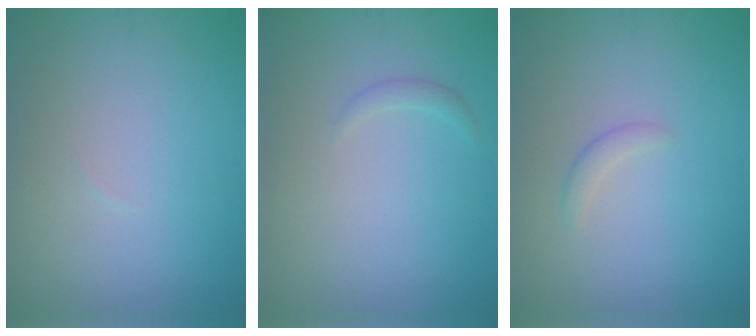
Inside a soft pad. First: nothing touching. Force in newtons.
{"total": 0.7, "press": 0.7, "slide": 0.0}
{"total": 1.0, "press": 1.0, "slide": 0.1}